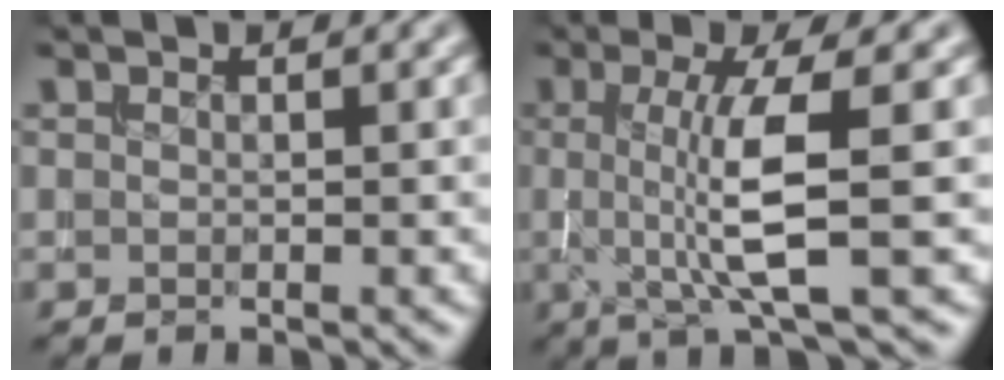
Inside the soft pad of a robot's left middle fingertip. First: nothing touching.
{"total": 5.6, "force": [-0.3, 0.7, 5.6], "torque": [-0.108, -0.003, -0.004]}